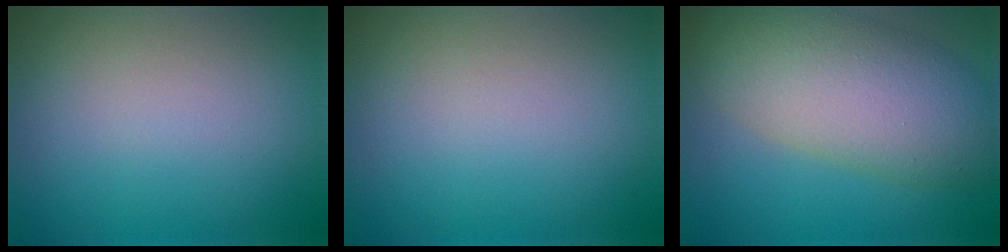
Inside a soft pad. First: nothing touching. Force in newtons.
{"total": 0.0}
{"total": 8.8, "press": 8.8, "slide": 0.7}